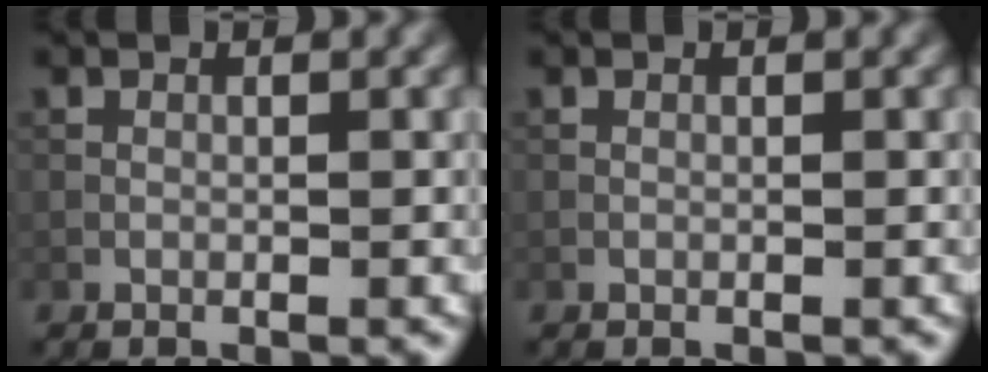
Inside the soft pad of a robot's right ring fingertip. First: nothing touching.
{"total": 0.0}